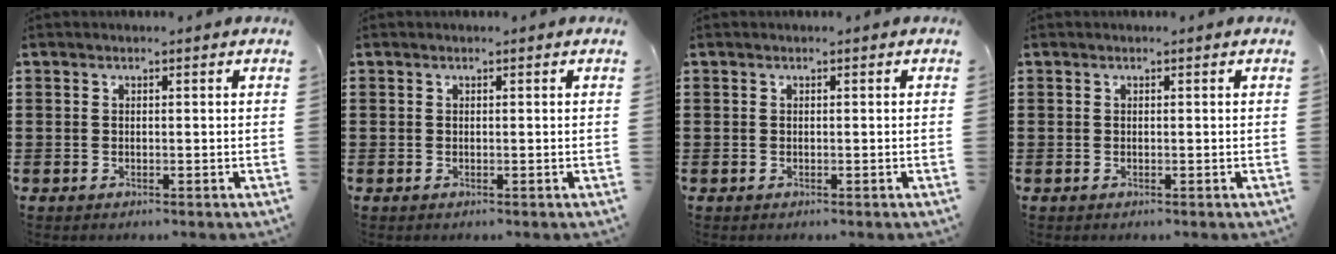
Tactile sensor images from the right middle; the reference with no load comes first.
{"total": 0.0}
{"total": 0.0}
{"total": 0.0}